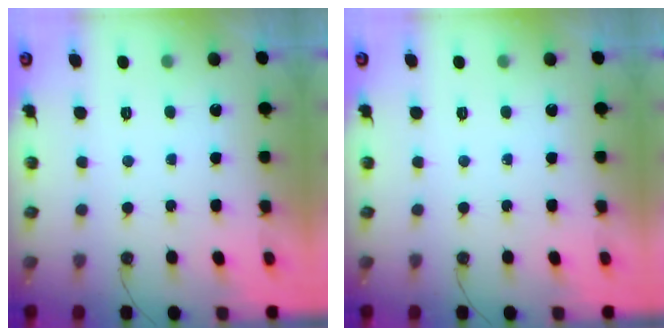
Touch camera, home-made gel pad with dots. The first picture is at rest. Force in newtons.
{"total": 0.0}